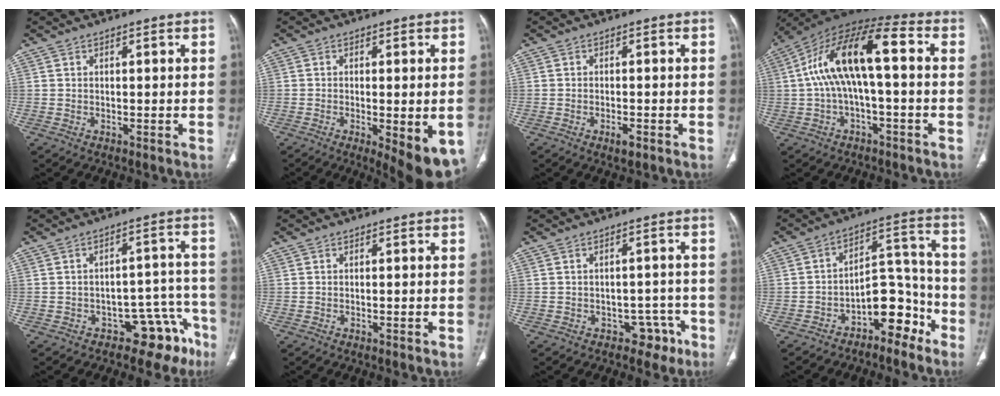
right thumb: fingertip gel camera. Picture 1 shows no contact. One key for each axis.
{"total": 11.6, "fx": -4.4, "fy": 3.6, "fz": 10.1, "tx": -0.126, "ty": -0.017, "tz": -0.056}
{"total": 2.3, "fx": -1.2, "fy": 0.8, "fz": 1.8, "tx": -0.031, "ty": 0.001, "tz": -0.020}
{"total": 15.4, "fx": 0.9, "fy": 6.1, "fz": 14.1, "tx": -0.261, "ty": 0.056, "tz": 0.010}
{"total": 10.0, "fx": -6.8, "fy": 6.0, "fz": 4.3, "tx": 0.000, "ty": 0.093, "tz": -0.086}
{"total": 0.8, "fx": -0.2, "fy": 0.1, "fz": 0.8, "tx": -0.014, "ty": -0.002, "tz": -0.002}
{"total": 4.9, "fx": -2.7, "fy": 3.7, "fz": 1.8, "tx": 0.005, "ty": 0.030, "tz": -0.030}
{"total": 10.8, "fx": -6.5, "fy": 5.8, "fz": 6.3, "tx": -0.057, "ty": 0.093, "tz": -0.103}